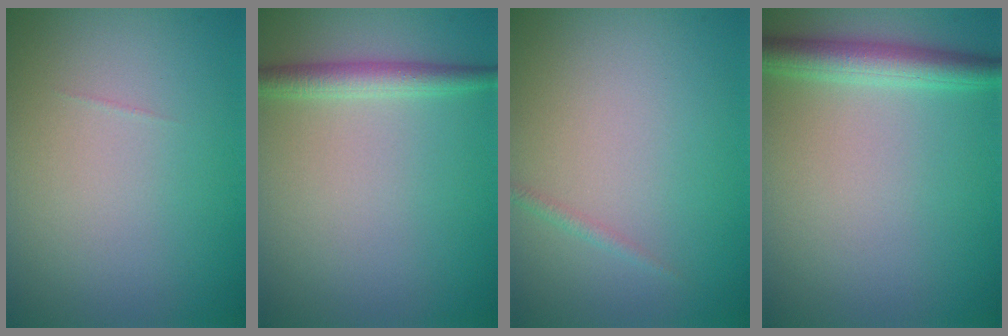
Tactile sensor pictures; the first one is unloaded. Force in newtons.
{"total": 2.3, "press": 2.3, "slide": 0.1}
{"total": 0.7, "press": 0.7, "slide": 0.0}
{"total": 3.4, "press": 3.4, "slide": 0.1}